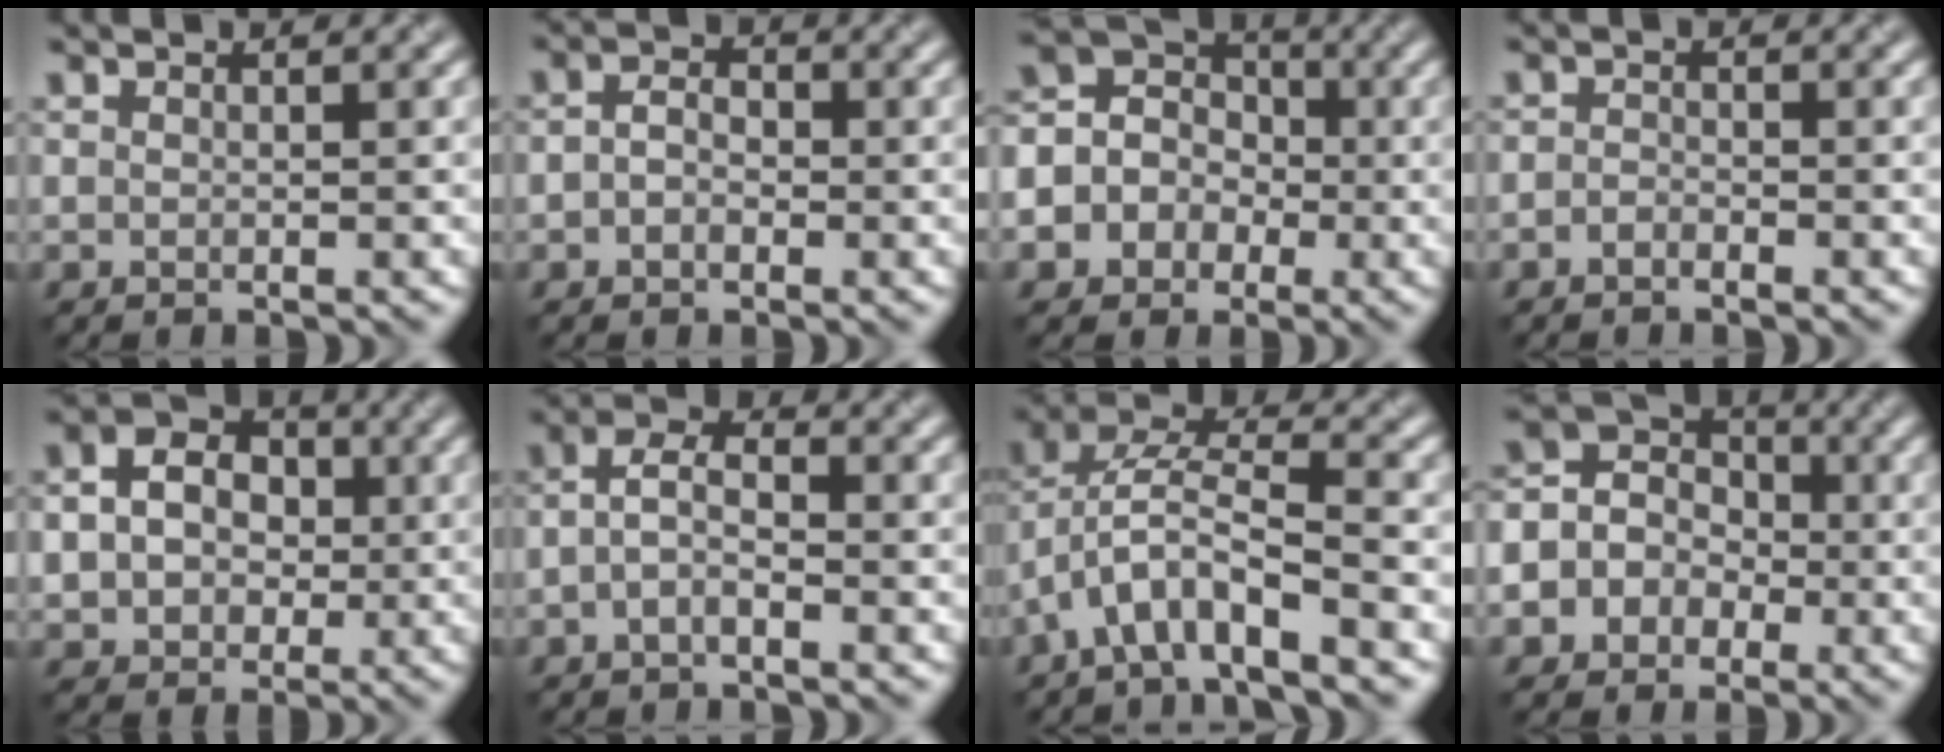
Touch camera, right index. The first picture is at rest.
{"total": 1.9, "force": [-0.4, 1.4, 1.3], "torque": [-0.026, 0.003, -0.014]}
{"total": 7.7, "force": [-1.9, 7.0, 2.4], "torque": [-0.058, 0.019, -0.055]}
{"total": 0.9, "force": [-0.7, 0.4, 0.4], "torque": [-0.008, 0.002, -0.016]}
{"total": 7.2, "force": [0.5, 6.0, 4.0], "torque": [-0.071, 0.019, -0.005]}
{"total": 2.7, "force": [-0.9, 1.2, 2.3], "torque": [-0.046, 0.009, -0.024]}
{"total": 6.4, "force": [-2.9, 2.2, 5.2], "torque": [-0.098, 0.016, -0.059]}
{"total": 6.8, "force": [-1.7, 6.2, 2.3], "torque": [-0.049, 0.018, -0.052]}